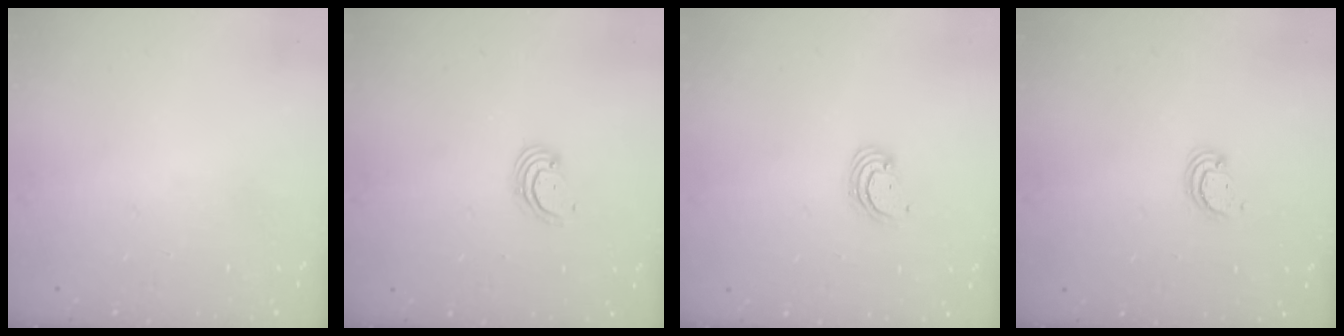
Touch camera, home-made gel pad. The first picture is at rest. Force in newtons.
{"total": 2.6, "press": 2.6, "slide": 0.3}
{"total": 3.3, "press": 3.3, "slide": 0.3}
{"total": 2.3, "press": 2.3, "slide": 0.2}